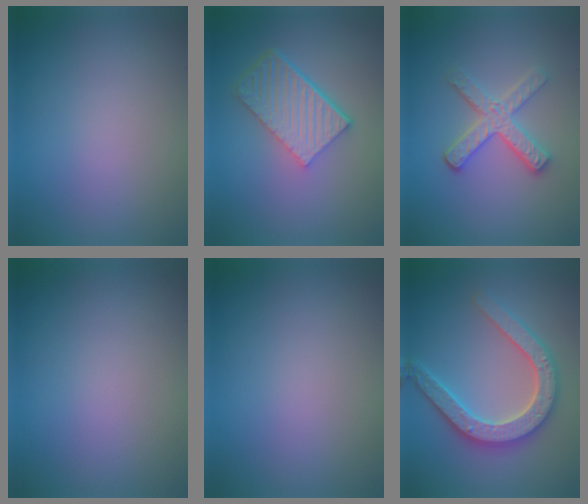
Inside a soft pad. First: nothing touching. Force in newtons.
{"total": 5.7, "press": 3.9, "slide": 4.2}
{"total": 3.5, "press": 3.0, "slide": 1.8}
{"total": 0.0}
{"total": 0.0}
{"total": 4.7, "press": 4.6, "slide": 1.0}